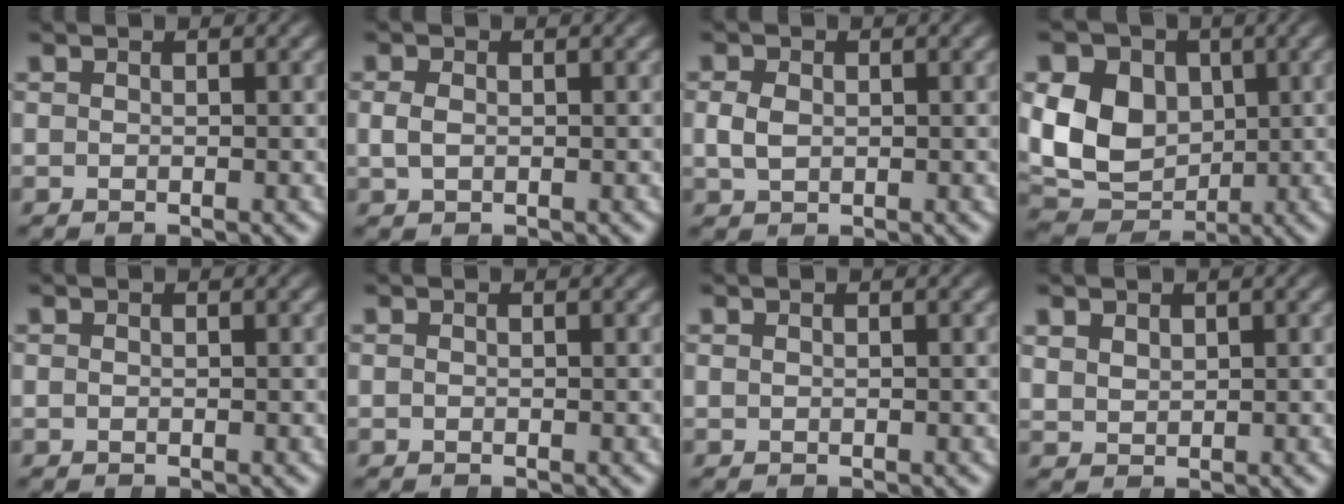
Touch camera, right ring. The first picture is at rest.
{"total": 1.2, "force": [0.0, 0.8, 0.9], "torque": [-0.026, -0.007, 0.008]}
{"total": 2.2, "force": [0.0, 1.7, 1.4], "torque": [-0.031, -0.007, 0.009]}
{"total": 12.2, "force": [0.9, 10.2, 6.7], "torque": [-0.128, -0.022, 0.018]}
{"total": 0.0}
{"total": 0.0}
{"total": 0.6, "force": [0.3, -0.5, 0.1], "torque": [0.003, -0.001, 0.008]}
{"total": 1.7, "force": [1.4, 0.9, 0.3], "torque": [-0.007, -0.002, 0.036]}